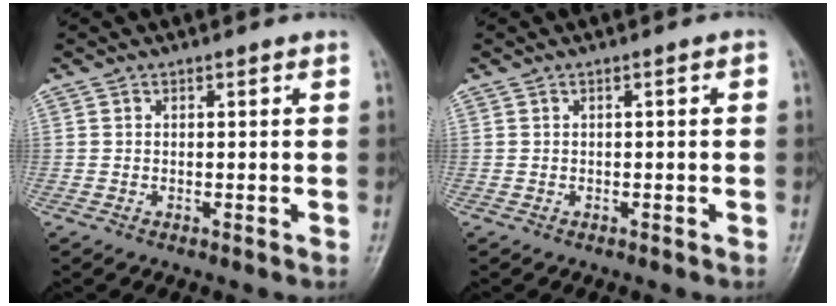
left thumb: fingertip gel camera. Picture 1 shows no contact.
{"total": 1.0, "force": [-0.1, 0.3, 0.9], "torque": [-0.013, 0.005, 0.000]}